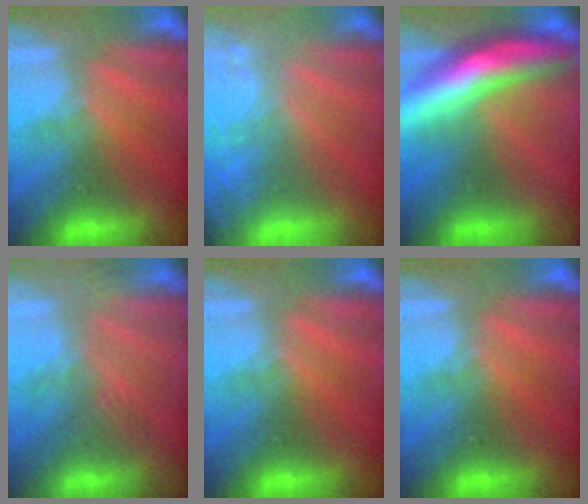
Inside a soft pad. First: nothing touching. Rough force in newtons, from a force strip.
{"total": 8.4}
{"total": 7.5}
{"total": 2.8}
{"total": 0.0}
{"total": 0.0}